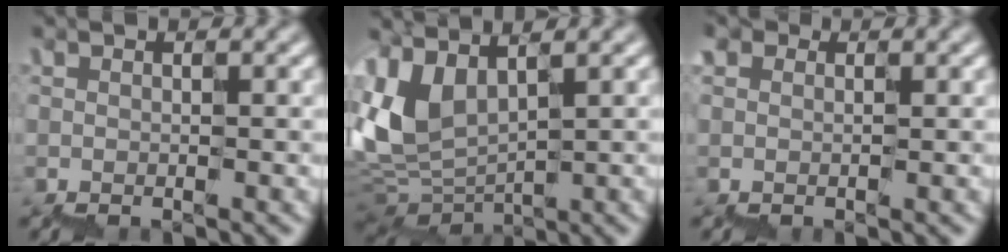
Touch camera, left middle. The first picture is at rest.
{"total": 6.3, "force": [3.7, 3.4, 3.8], "torque": [-0.099, 0.008, 0.077]}
{"total": 1.0, "force": [0.4, 0.8, 0.3], "torque": [-0.003, 0.006, 0.004]}